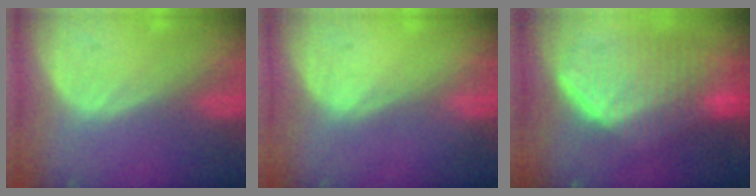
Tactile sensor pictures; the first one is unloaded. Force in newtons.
{"total": 0.0}
{"total": 10.1, "press": 9.0, "slide": 4.6}